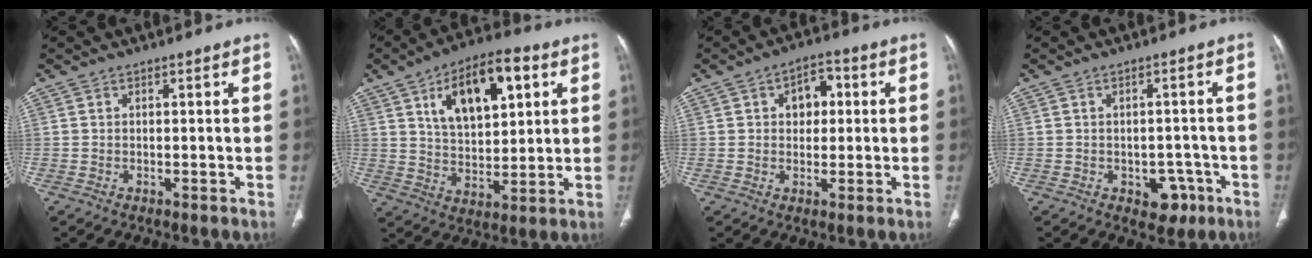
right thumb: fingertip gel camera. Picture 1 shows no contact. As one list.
[{"total": 16.4, "force": [6.4, 8.2, 12.7], "torque": [-0.171, -0.006, 0.107]}, {"total": 6.2, "force": [1.3, 4.3, 4.3], "torque": [-0.035, 0.011, 0.014]}, {"total": 5.4, "force": [-2.5, 3.8, 3.0], "torque": [-0.009, 0.017, -0.025]}]